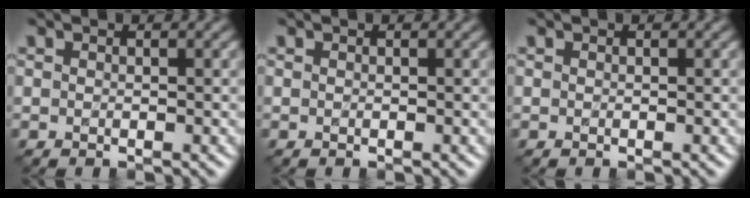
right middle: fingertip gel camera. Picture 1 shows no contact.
{"total": 0.0}
{"total": 0.0}